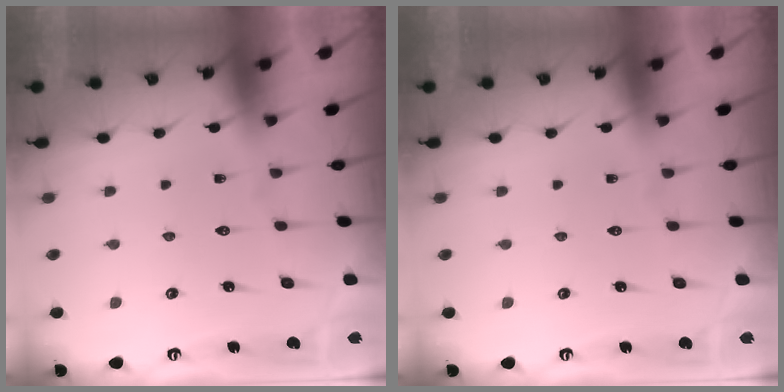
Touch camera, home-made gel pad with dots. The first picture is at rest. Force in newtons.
{"total": 0.0}